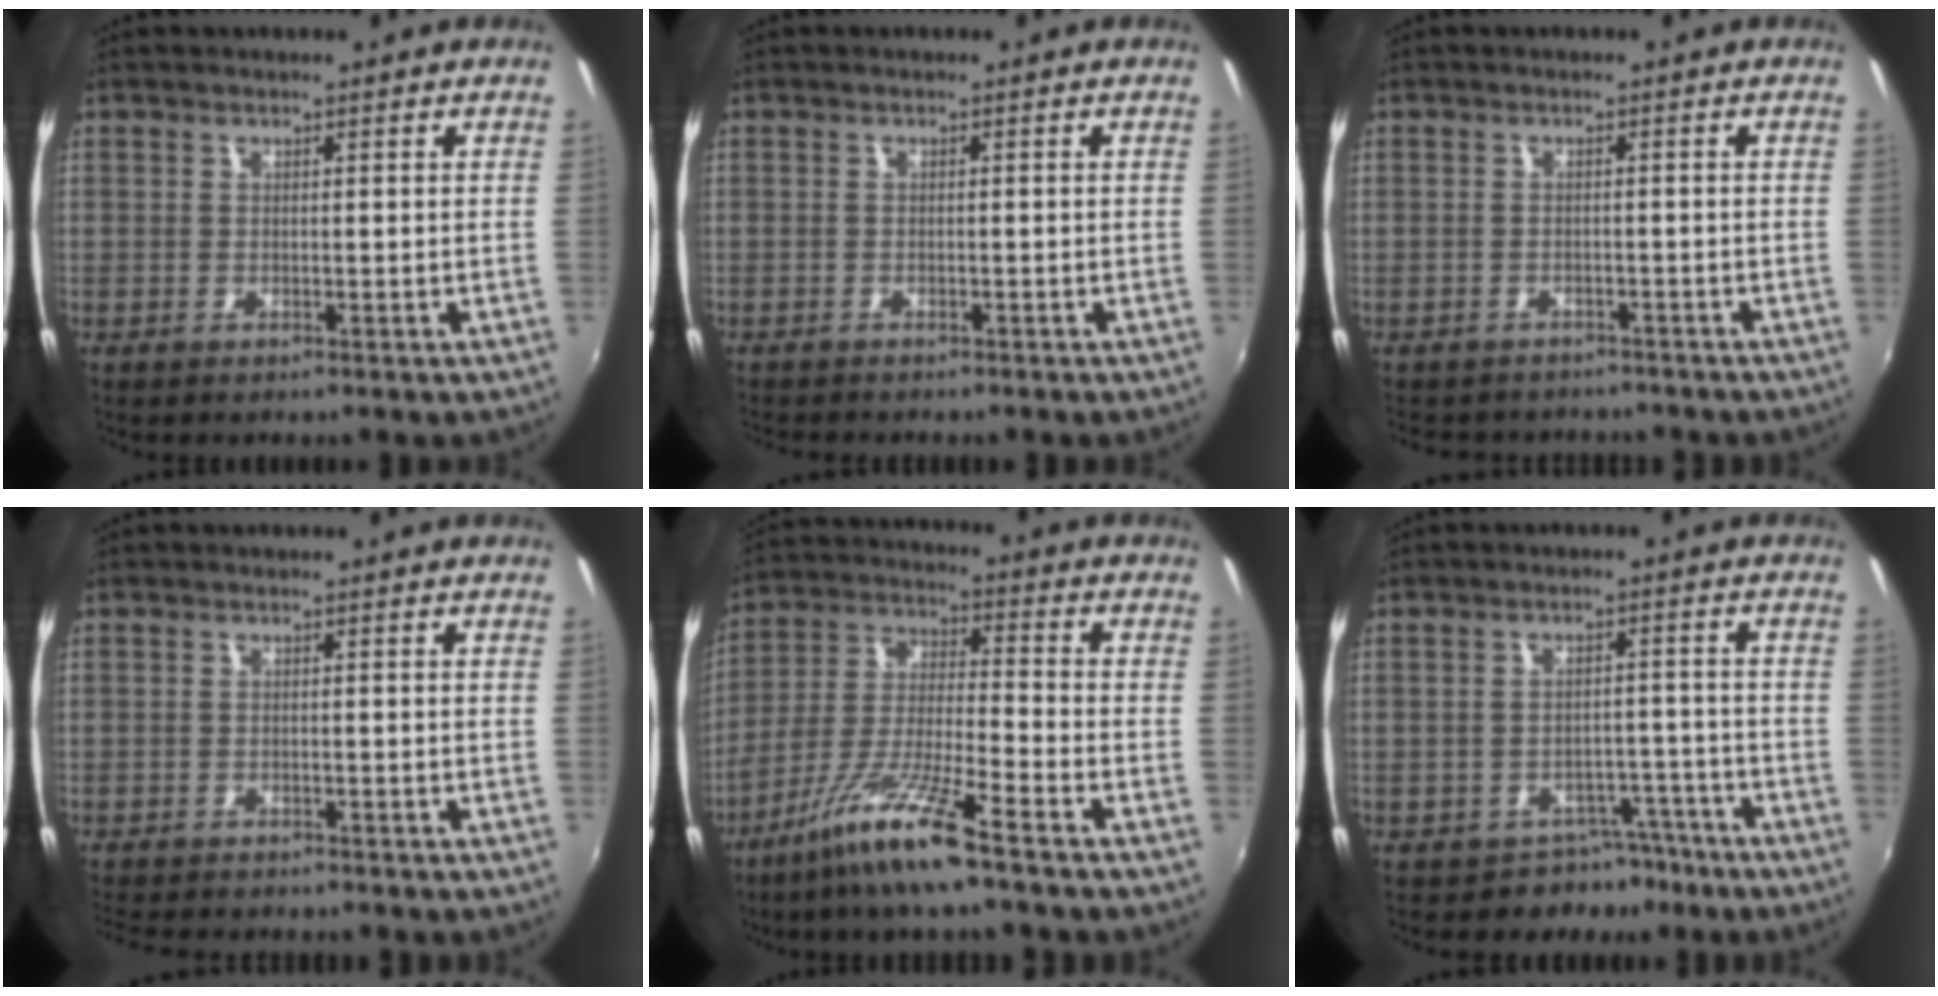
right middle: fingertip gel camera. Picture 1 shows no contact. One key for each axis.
{"total": 2.4, "fx": -2.2, "fy": 0.6, "fz": 0.8, "tx": -0.022, "ty": -0.011, "tz": -0.035}
{"total": 5.6, "fx": -4.8, "fy": 2.6, "fz": 1.2, "tx": -0.032, "ty": -0.003, "tz": -0.070}
{"total": 7.1, "fx": -6.5, "fy": 1.3, "fz": 2.3, "tx": -0.064, "ty": -0.017, "tz": -0.103}
{"total": 12.0, "fx": -8.2, "fy": 0.1, "fz": 8.7, "tx": -0.184, "ty": -0.009, "tz": -0.154}
{"total": 5.9, "fx": -4.6, "fy": 3.7, "fz": 0.3, "tx": -0.005, "ty": 0.028, "tz": -0.058}